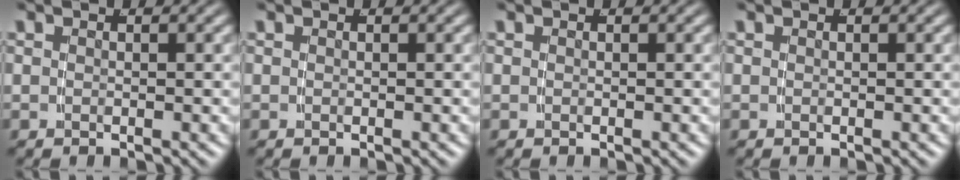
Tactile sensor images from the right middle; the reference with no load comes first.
{"total": 0.0}
{"total": 0.0}
{"total": 0.0}